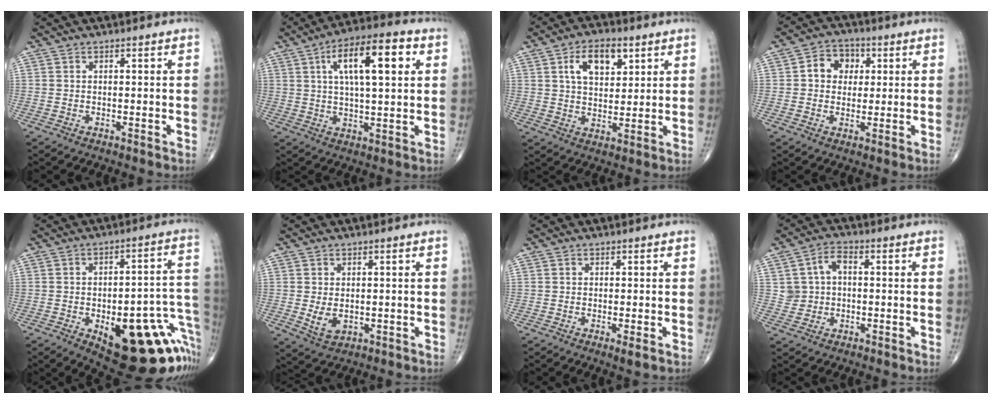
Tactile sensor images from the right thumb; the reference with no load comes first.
{"total": 14.7, "force": [4.7, 5.1, 13.0], "torque": [-0.200, 0.010, 0.069]}
{"total": 9.3, "force": [3.9, 5.3, 6.6], "torque": [-0.085, -0.010, 0.065]}
{"total": 6.6, "force": [1.3, 5.5, 3.4], "torque": [-0.022, 0.008, 0.012]}
{"total": 26.0, "force": [-9.8, 10.7, 21.6], "torque": [-0.181, 0.057, -0.107]}
{"total": 4.0, "force": [-0.3, 2.7, 2.9], "torque": [-0.045, -0.009, 0.006]}
{"total": 1.6, "force": [-0.6, 0.2, 1.5], "torque": [-0.031, -0.007, -0.012]}
{"total": 5.4, "force": [0.6, 4.3, 3.2], "torque": [-0.042, 0.017, 0.009]}